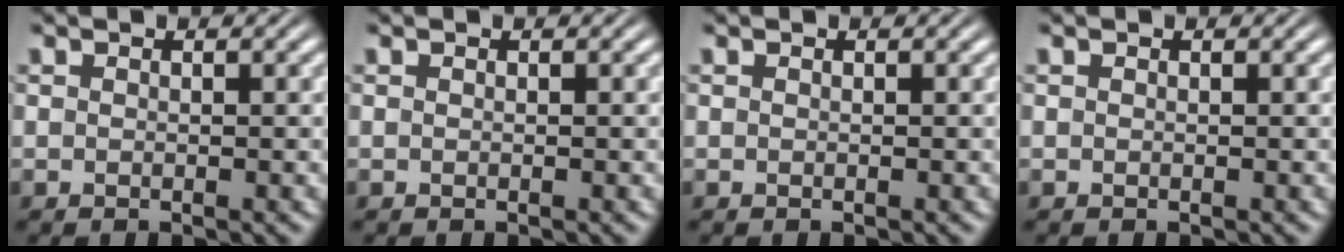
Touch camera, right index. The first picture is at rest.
{"total": 0.0}
{"total": 0.0}
{"total": 0.0}